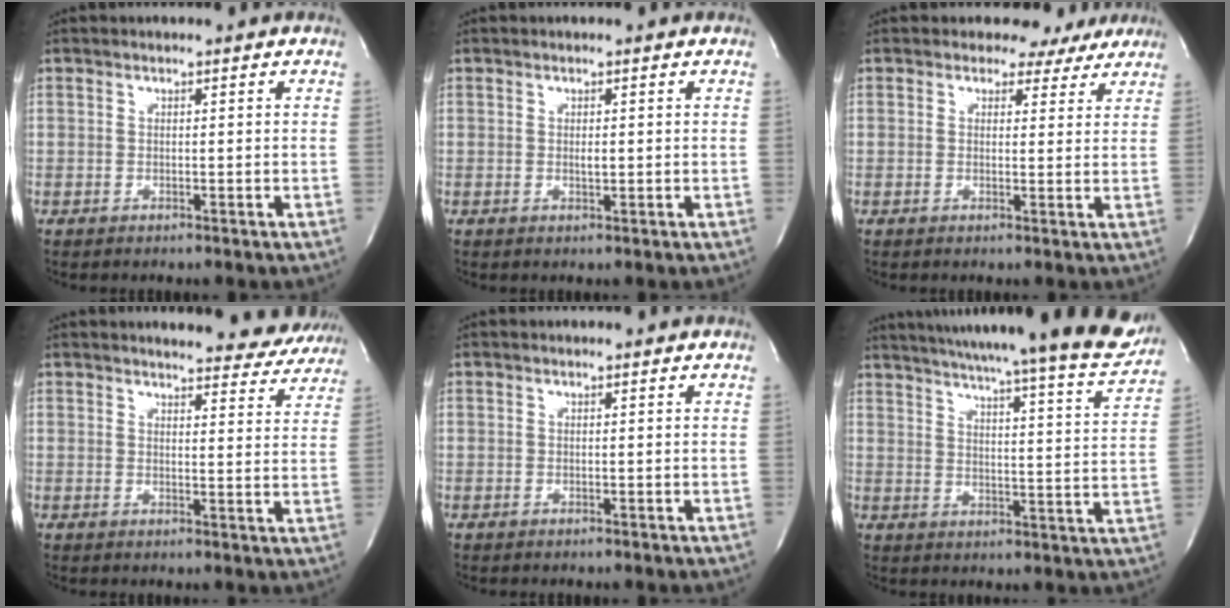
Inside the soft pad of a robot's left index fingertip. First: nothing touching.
{"total": 0.9, "force": [0.1, 0.3, 0.9], "torque": [-0.015, -0.002, 0.002]}
{"total": 4.9, "force": [4.1, 2.7, 0.2], "torque": [0.007, -0.002, 0.031]}
{"total": 13.3, "force": [12.8, 2.5, 2.6], "torque": [-0.009, -0.036, 0.126]}
{"total": 0.0}
{"total": 25.7, "force": [23.3, 0.6, 10.9], "torque": [-0.166, -0.065, 0.289]}